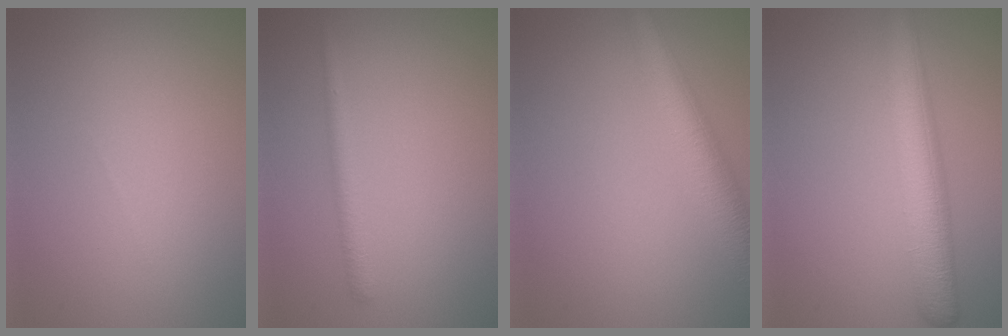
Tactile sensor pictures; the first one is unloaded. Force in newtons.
{"total": 1.5, "press": 1.5, "slide": 0.1}
{"total": 5.4, "press": 5.4, "slide": 0.4}
{"total": 5.9, "press": 5.9, "slide": 0.1}